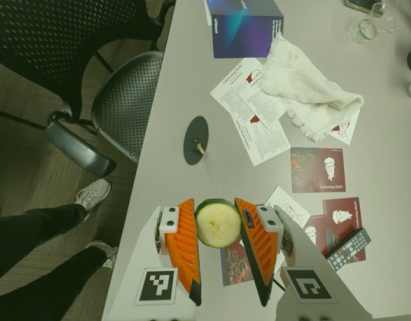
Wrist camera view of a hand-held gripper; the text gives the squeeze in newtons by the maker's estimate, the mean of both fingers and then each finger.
{"total": 9.6, "left": 9.4, "right": 9.8}